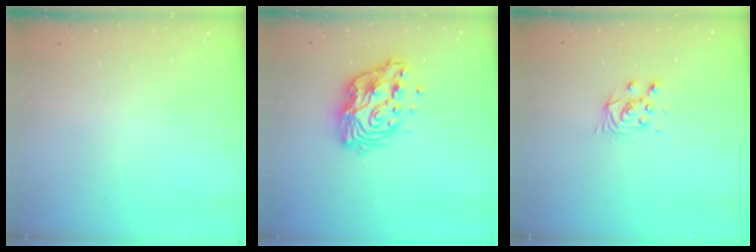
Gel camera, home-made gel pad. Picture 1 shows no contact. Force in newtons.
{"total": 12.4, "press": 12.3, "slide": 1.1}
{"total": 5.5, "press": 5.5, "slide": 0.5}